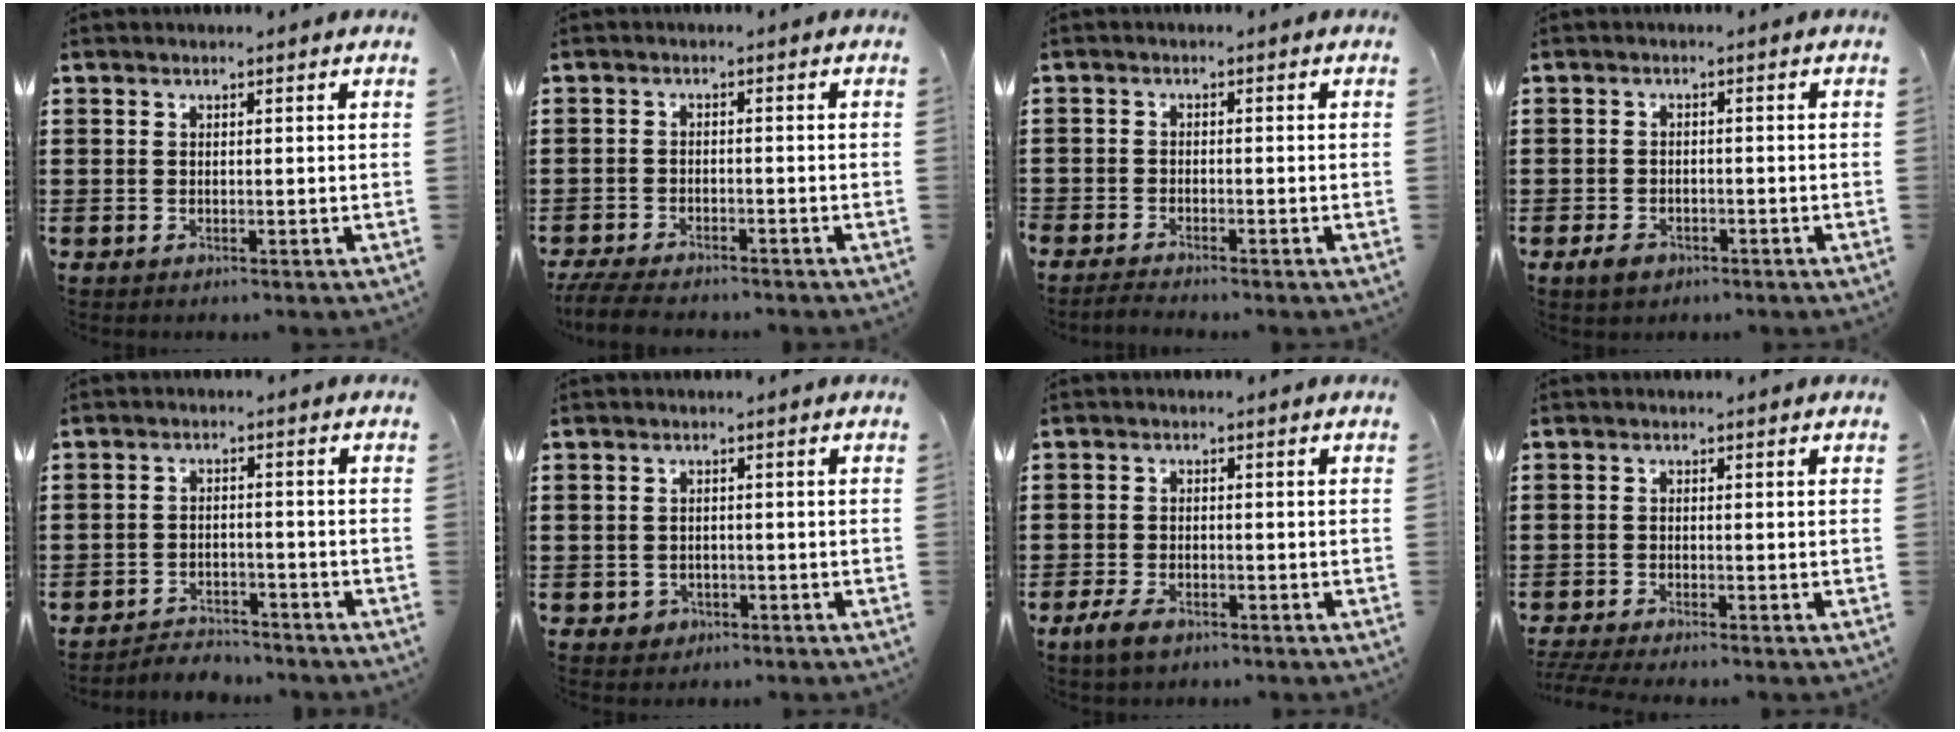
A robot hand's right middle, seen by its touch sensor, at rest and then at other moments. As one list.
[{"total": 3.7, "force": [-3.5, 0.5, 1.1], "torque": [-0.032, -0.005, -0.076]}, {"total": 1.8, "force": [-1.8, 0.1, 0.2], "torque": [-0.008, 0.001, -0.038]}, {"total": 2.1, "force": [-1.4, 1.2, 1.0], "torque": [-0.028, -0.001, -0.032]}, {"total": 3.2, "force": [-3.2, 0.5, 0.0], "torque": [-0.008, 0.002, -0.069]}, {"total": 1.4, "force": [-0.8, 1.1, 0.3], "torque": [-0.010, 0.001, -0.019]}, {"total": 3.0, "force": [-2.0, 1.4, 1.7], "torque": [-0.044, -0.001, -0.042]}, {"total": 1.8, "force": [-1.7, 0.0, 0.6], "torque": [-0.018, -0.002, -0.036]}]